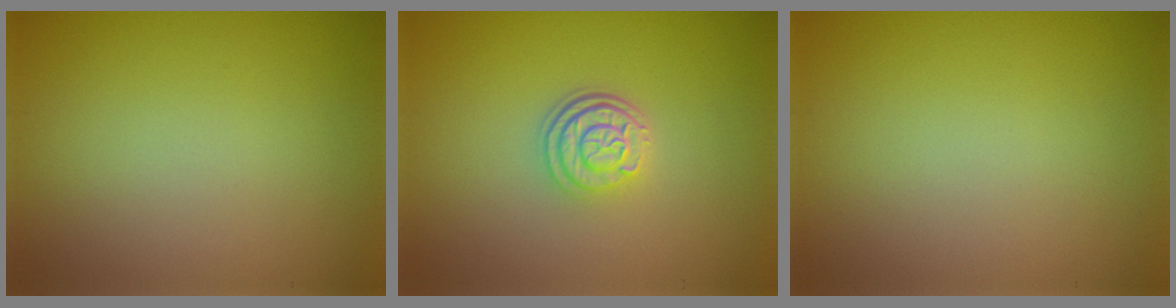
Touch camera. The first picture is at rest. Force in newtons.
{"total": 3.0, "press": 2.4, "slide": 1.7}
{"total": 0.0}